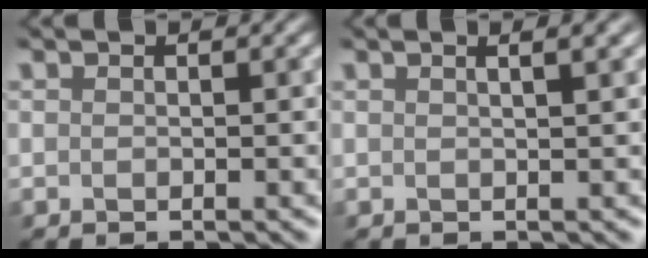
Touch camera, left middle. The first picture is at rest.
{"total": 4.7, "force": [2.3, 2.2, 3.4], "torque": [-0.005, 0.034, -0.003]}